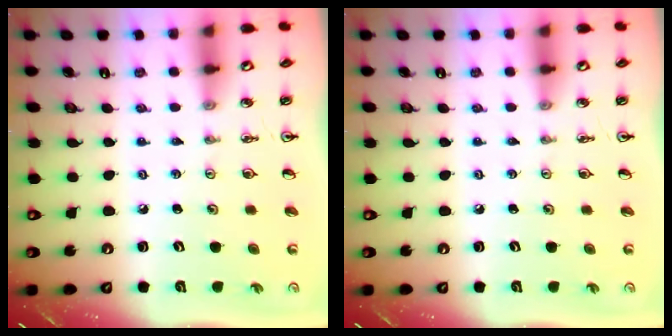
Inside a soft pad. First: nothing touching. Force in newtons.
{"total": 0.0}